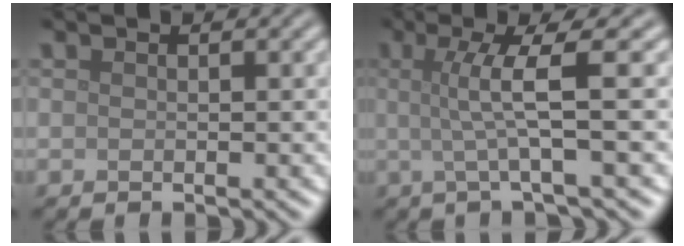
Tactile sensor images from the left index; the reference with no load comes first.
{"total": 4.7, "force": [0.4, 0.7, 4.7], "torque": [-0.081, 0.005, 0.004]}